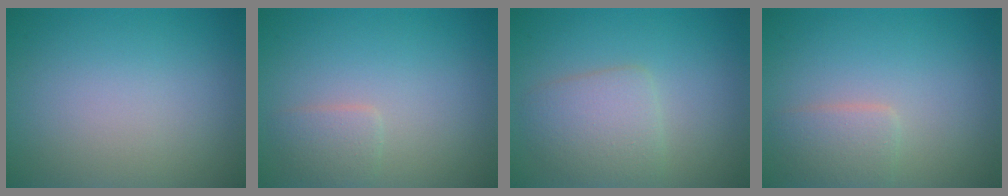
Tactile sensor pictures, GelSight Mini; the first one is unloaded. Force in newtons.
{"total": 1.6, "press": 1.5, "slide": 0.2}
{"total": 3.3, "press": 3.3, "slide": 0.0}
{"total": 2.3, "press": 2.3, "slide": 0.1}